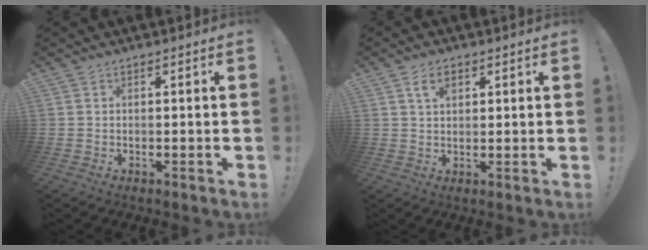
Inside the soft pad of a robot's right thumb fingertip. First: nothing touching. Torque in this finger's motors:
{"motor_torque": [0.03, 0.03, 0.16, 0.34, 0.00]}